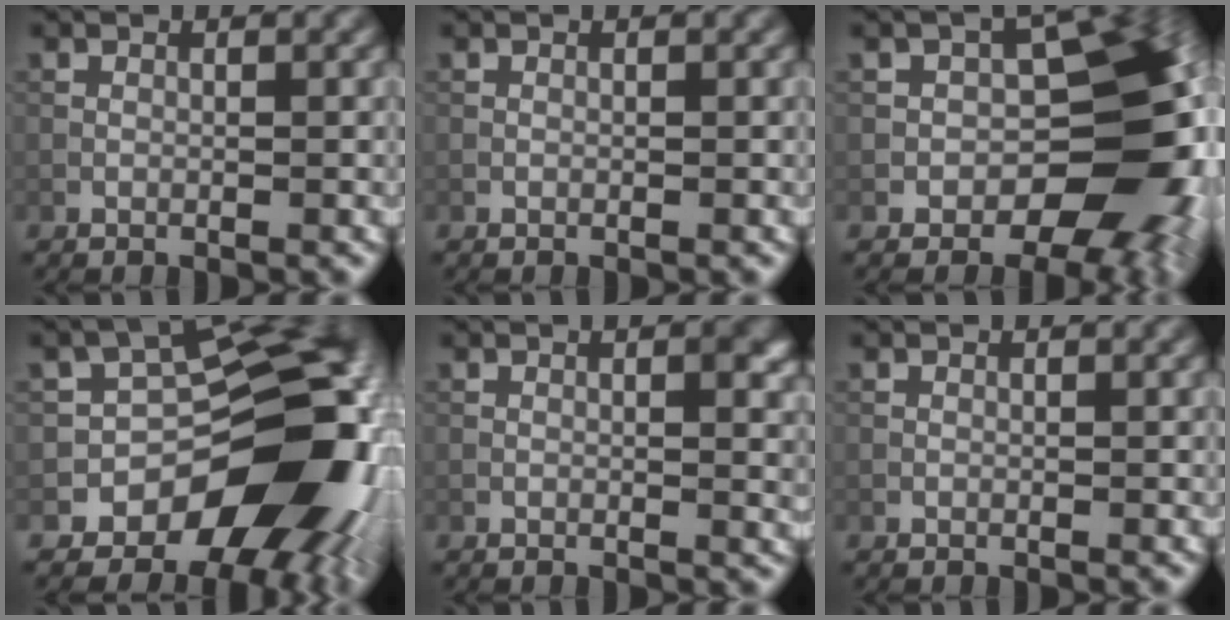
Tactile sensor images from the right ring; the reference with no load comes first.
{"total": 0.0}
{"total": 11.6, "force": [-4.2, 8.6, 6.6], "torque": [-0.009, 0.024, -0.082]}
{"total": 11.3, "force": [-4.9, 7.5, 6.9], "torque": [-0.074, 0.003, -0.080]}
{"total": 2.2, "force": [-0.1, 1.1, 1.9], "torque": [-0.023, -0.008, 0.001]}
{"total": 0.0}